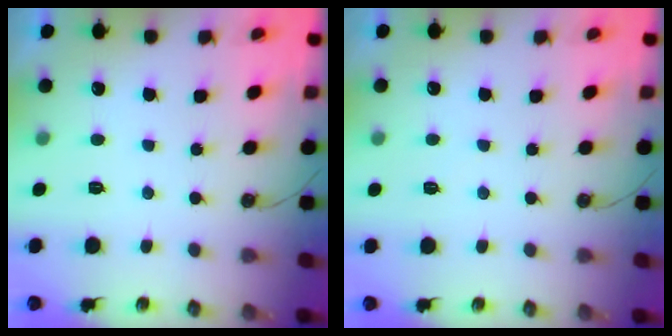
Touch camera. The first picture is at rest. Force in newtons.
{"total": 3.8, "press": 3.8, "slide": 0.5}